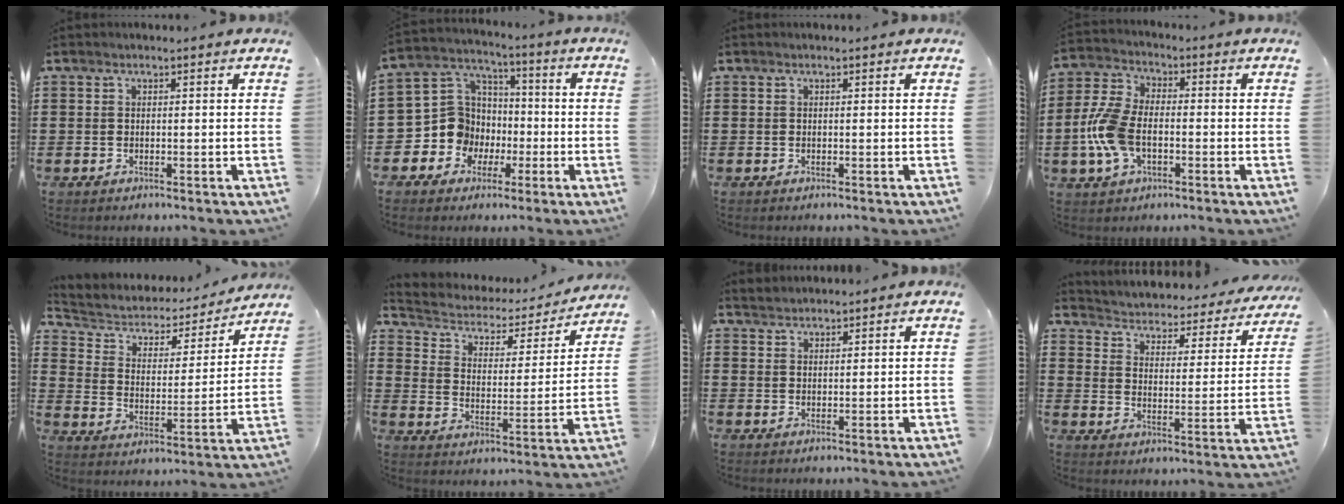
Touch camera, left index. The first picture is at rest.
{"total": 9.7, "force": [-2.0, 9.3, 2.1], "torque": [-0.100, 0.005, -0.035]}
{"total": 0.0}
{"total": 9.6, "force": [-1.9, 5.4, 7.7], "torque": [-0.193, -0.004, -0.041]}
{"total": 4.0, "force": [3.1, 2.4, 0.9], "torque": [-0.046, -0.022, 0.044]}
{"total": 3.1, "force": [2.1, 1.9, 1.2], "torque": [-0.042, -0.015, 0.027]}
{"total": 1.6, "force": [1.5, 0.1, -0.3], "torque": [0.001, 0.003, 0.032]}
{"total": 1.9, "force": [1.8, 0.4, 0.2], "torque": [-0.022, -0.027, 0.018]}